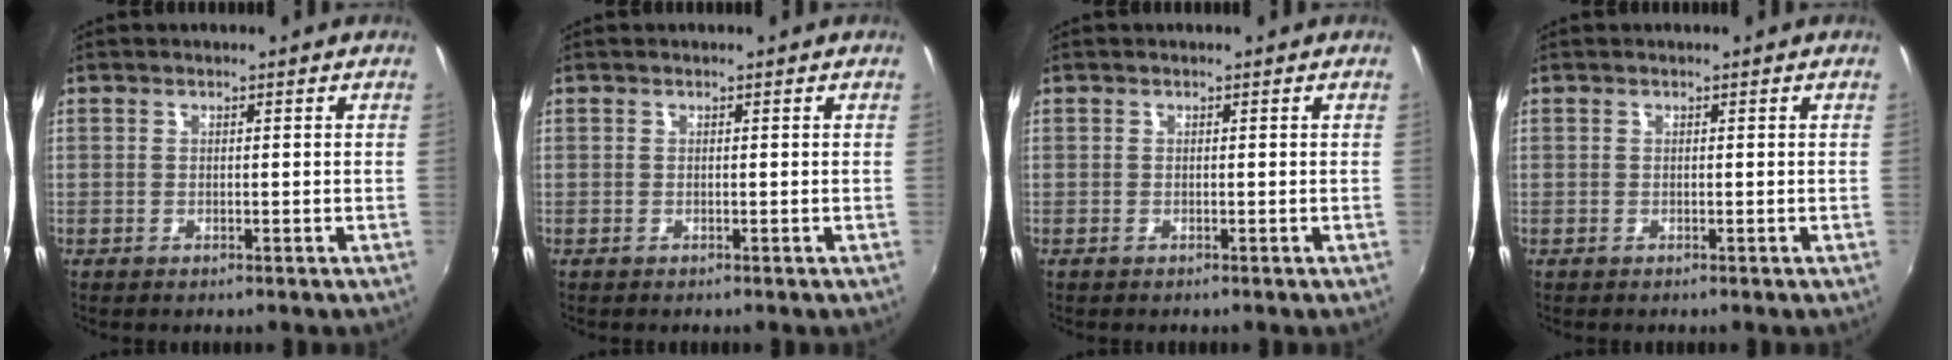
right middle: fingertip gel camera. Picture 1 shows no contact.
{"total": 0.0}
{"total": 0.0}
{"total": 0.0}